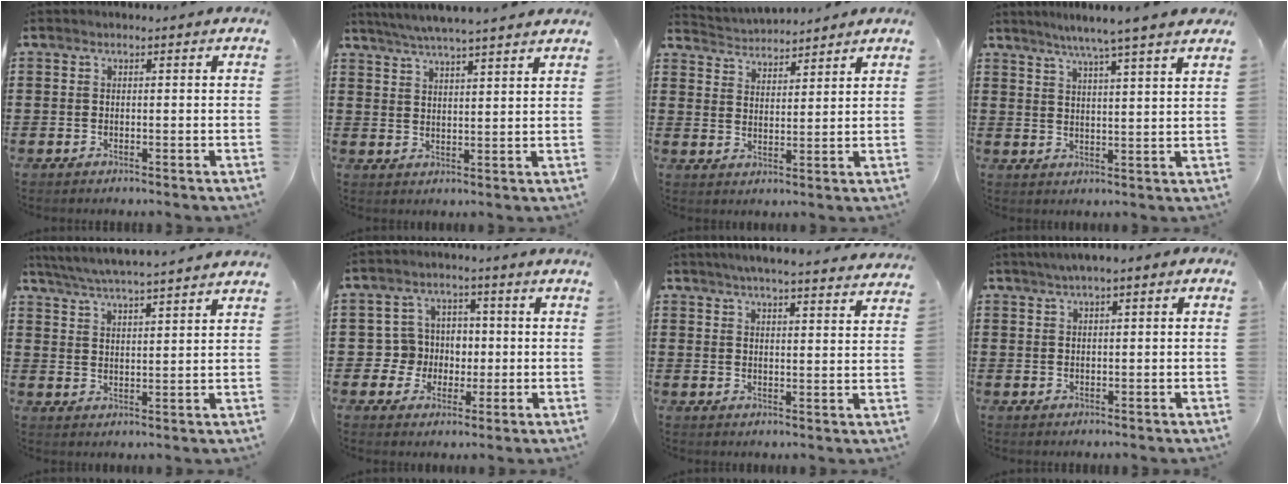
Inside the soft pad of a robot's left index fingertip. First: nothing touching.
{"total": 4.7, "force": [4.3, -0.5, 1.7], "torque": [-0.045, -0.017, 0.076]}
{"total": 3.3, "force": [3.3, 0.3, -0.4], "torque": [-0.008, -0.017, 0.057]}
{"total": 5.5, "force": [4.6, -1.2, 2.8], "torque": [-0.067, -0.020, 0.078]}
{"total": 4.9, "force": [4.7, -0.4, 1.3], "torque": [-0.043, -0.025, 0.081]}
{"total": 5.7, "force": [0.0, 5.6, 1.0], "torque": [-0.046, 0.016, 0.001]}
{"total": 4.5, "force": [4.3, -0.4, 1.3], "torque": [-0.039, -0.019, 0.076]}
{"total": 1.6, "force": [0.5, 0.3, 1.5], "torque": [-0.027, 0.004, 0.008]}